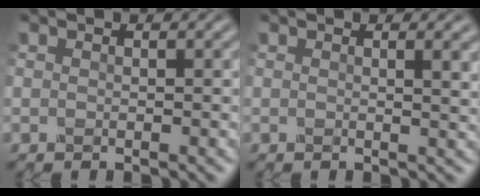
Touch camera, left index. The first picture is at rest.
{"total": 2.2, "force": [0.7, 0.7, 2.0], "torque": [-0.014, 0.003, 0.007]}